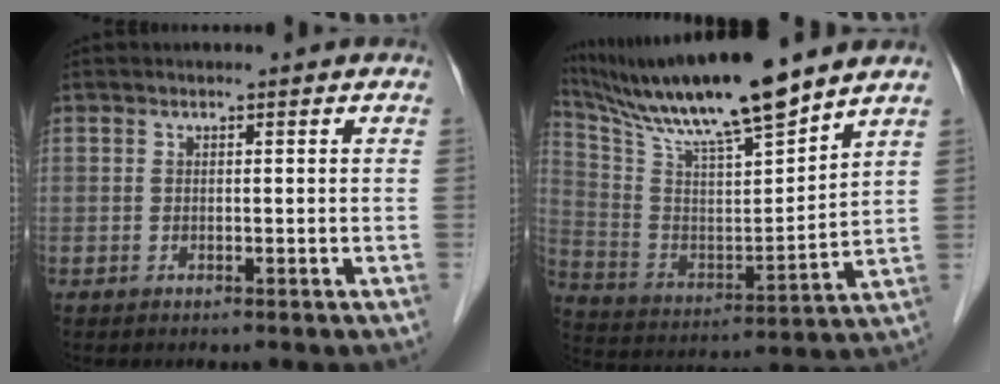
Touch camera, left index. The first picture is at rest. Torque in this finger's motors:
{"motor_torque": [0.34, -0.51, 0.29, 0.11]}